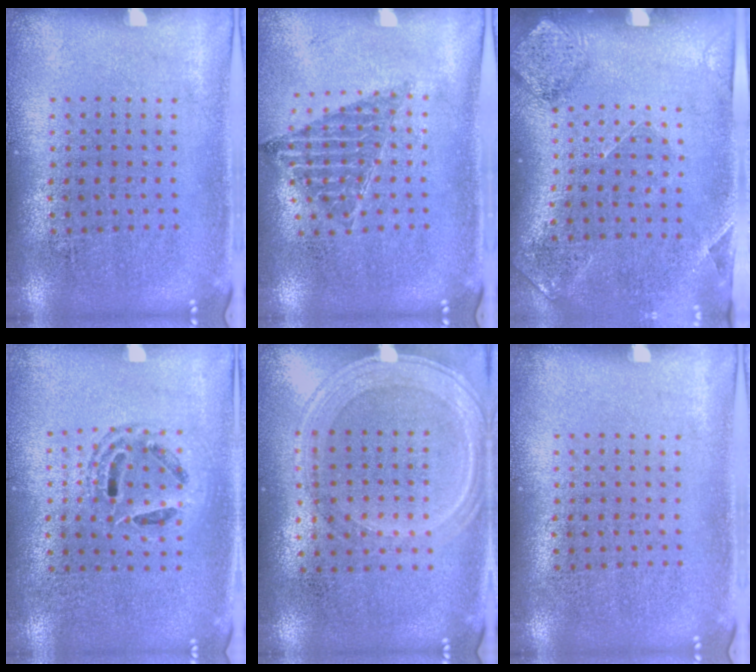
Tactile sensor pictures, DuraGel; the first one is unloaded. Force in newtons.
{"total": 0.8, "press": 0.8, "slide": 0.1}
{"total": 1.7, "press": 1.4, "slide": 1.0}
{"total": 1.3, "press": 1.1, "slide": 0.6}
{"total": 1.2, "press": 1.2, "slide": 0.3}
{"total": 0.0}